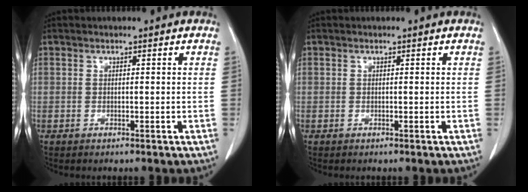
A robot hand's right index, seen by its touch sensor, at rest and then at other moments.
{"total": 0.0}